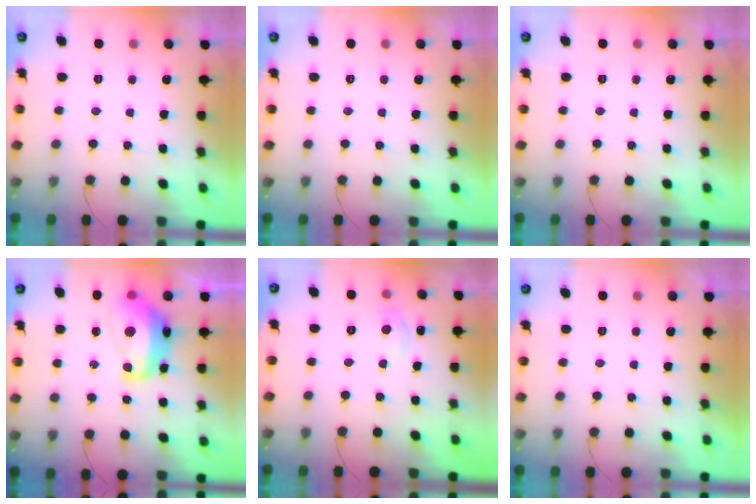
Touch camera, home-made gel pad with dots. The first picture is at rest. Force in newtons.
{"total": 0.0}
{"total": 0.0}
{"total": 13.7, "press": 13.6, "slide": 1.2}
{"total": 3.9, "press": 3.8, "slide": 0.5}
{"total": 0.0}